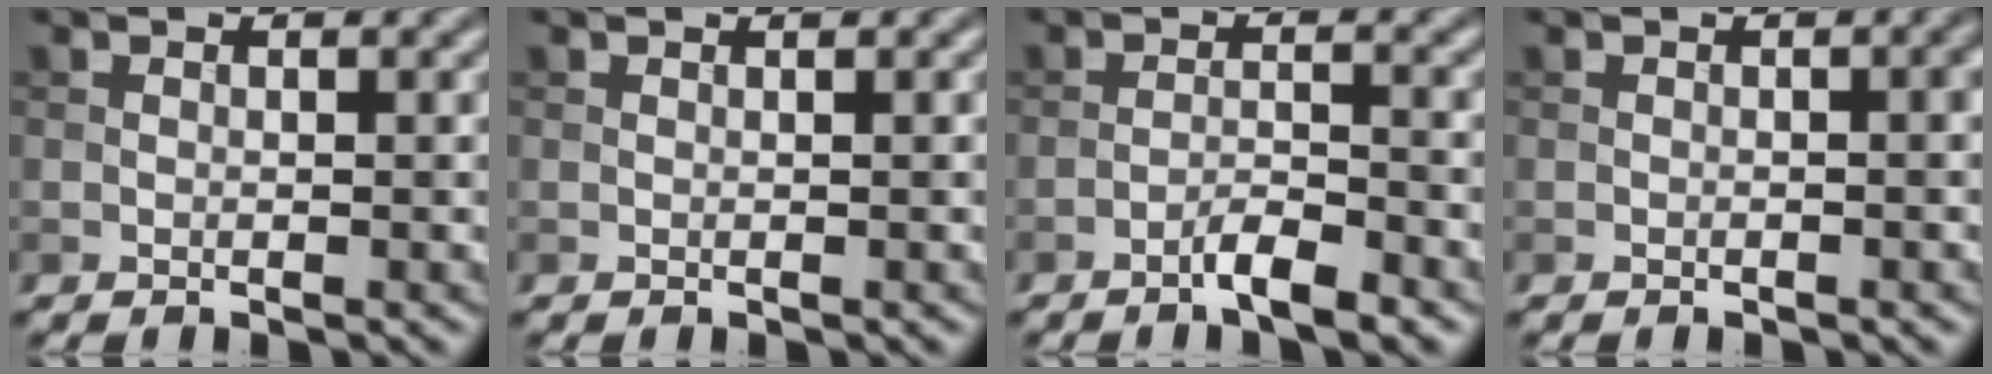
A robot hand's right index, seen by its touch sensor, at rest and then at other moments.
{"total": 0.6, "force": [0.4, 0.2, 0.5], "torque": [-0.003, 0.002, 0.002]}
{"total": 2.7, "force": [-1.9, 0.4, 1.9], "torque": [-0.034, 0.008, -0.037]}
{"total": 1.3, "force": [-0.1, 0.3, 1.3], "torque": [-0.015, 0.000, -0.002]}